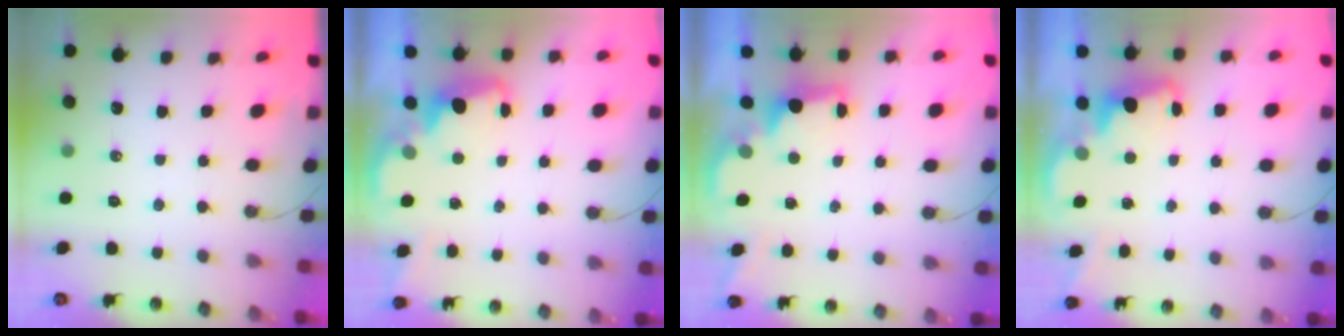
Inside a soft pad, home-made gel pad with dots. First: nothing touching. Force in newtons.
{"total": 2.2, "press": 2.2, "slide": 0.6}
{"total": 2.1, "press": 1.9, "slide": 0.8}
{"total": 2.4, "press": 2.3, "slide": 0.7}